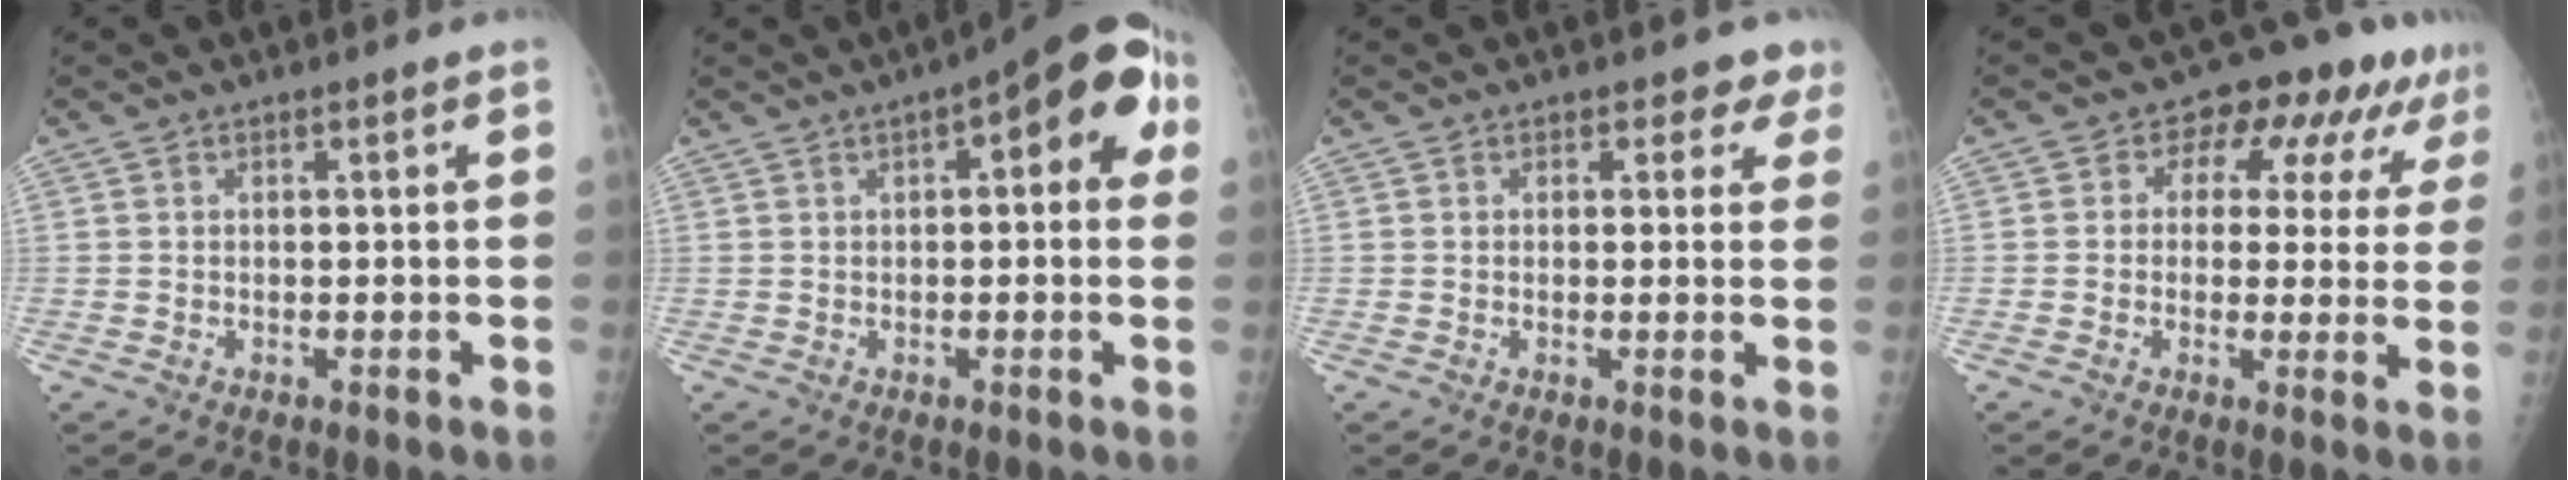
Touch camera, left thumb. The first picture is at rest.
{"total": 12.0, "force": [3.7, 4.9, 10.3], "torque": [-0.099, 0.022, 0.036]}
{"total": 3.1, "force": [2.1, 2.2, 0.5], "torque": [0.029, -0.011, 0.010]}
{"total": 10.9, "force": [4.9, 7.1, 6.6], "torque": [-0.029, 0.006, 0.055]}